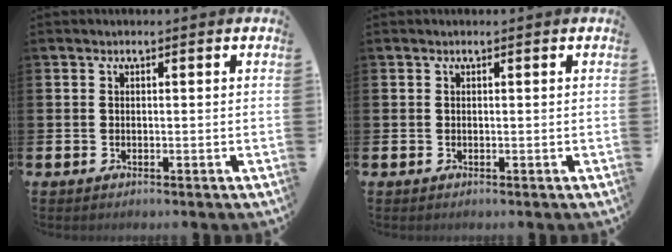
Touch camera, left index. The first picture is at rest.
{"total": 0.0}